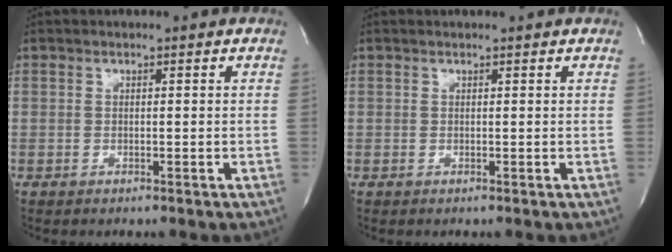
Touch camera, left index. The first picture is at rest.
{"total": 1.4, "force": [1.4, 0.1, 0.4], "torque": [-0.012, 0.012, 0.017]}